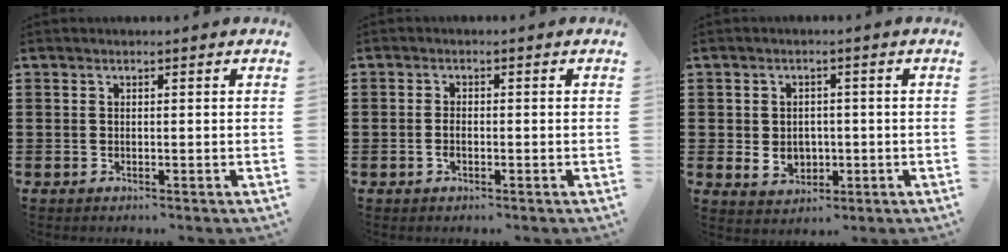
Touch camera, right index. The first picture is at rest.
{"total": 1.5, "force": [-0.5, 0.7, 1.3], "torque": [-0.027, -0.003, -0.009]}
{"total": 3.7, "force": [-0.3, 3.1, 2.0], "torque": [-0.039, 0.005, -0.009]}